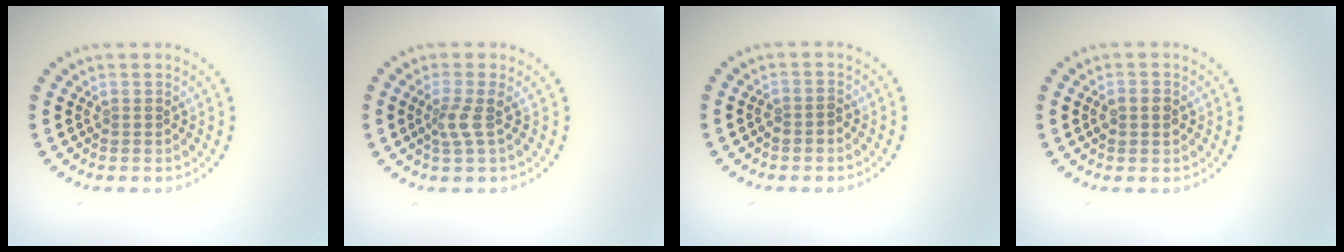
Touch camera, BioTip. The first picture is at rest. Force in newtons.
{"total": 1.9, "press": 1.4, "slide": 1.4}
{"total": 1.1, "press": 1.0, "slide": 0.5}
{"total": 1.4, "press": 1.4, "slide": 0.1}